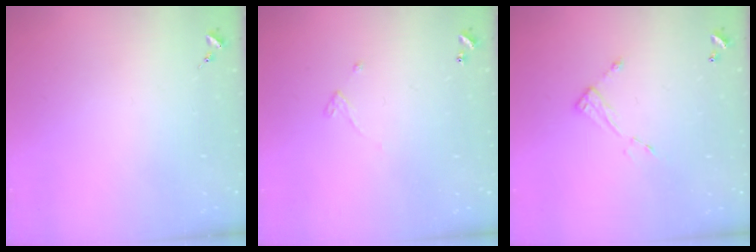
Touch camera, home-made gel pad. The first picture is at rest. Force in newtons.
{"total": 3.4, "press": 3.4, "slide": 0.5}
{"total": 6.4, "press": 6.4, "slide": 0.3}